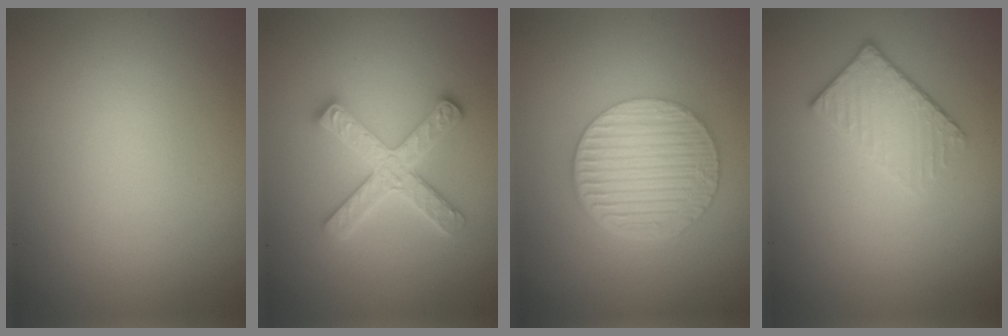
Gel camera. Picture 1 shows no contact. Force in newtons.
{"total": 3.7, "press": 3.6, "slide": 0.6}
{"total": 6.7, "press": 4.5, "slide": 5.0}
{"total": 3.3, "press": 2.8, "slide": 1.7}